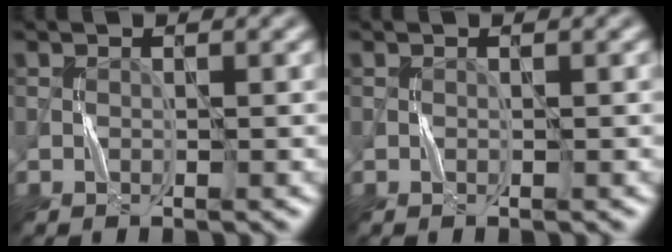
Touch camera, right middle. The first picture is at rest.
{"total": 0.0}